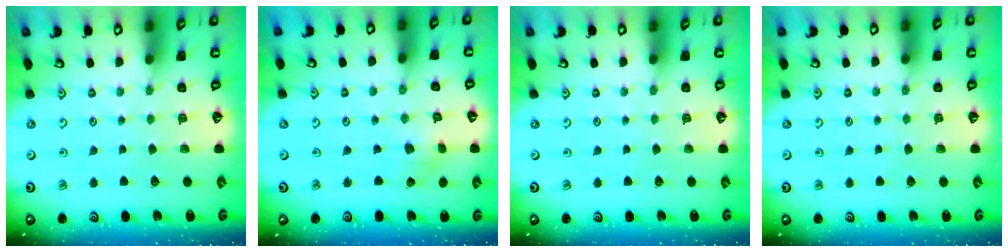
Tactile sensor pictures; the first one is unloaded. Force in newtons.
{"total": 2.3, "press": 2.3, "slide": 0.6}
{"total": 0.0}
{"total": 0.0}